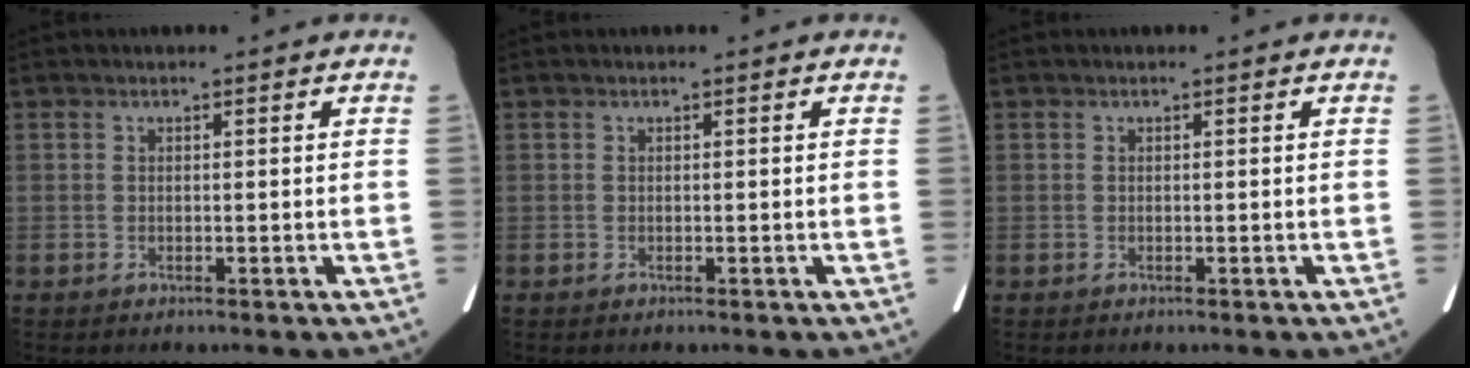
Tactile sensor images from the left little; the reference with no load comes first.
{"total": 0.0}
{"total": 0.0}